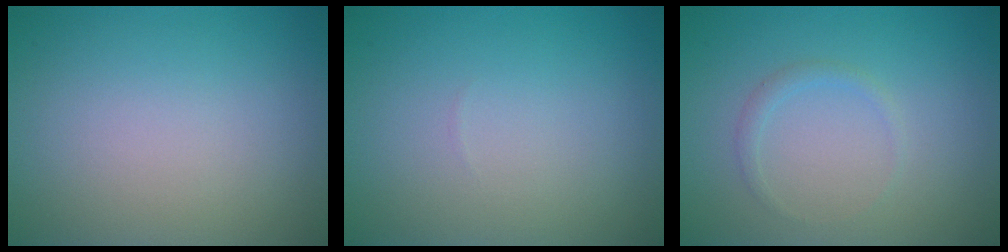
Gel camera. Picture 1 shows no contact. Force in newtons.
{"total": 0.0}
{"total": 0.9, "press": 0.9, "slide": 0.1}